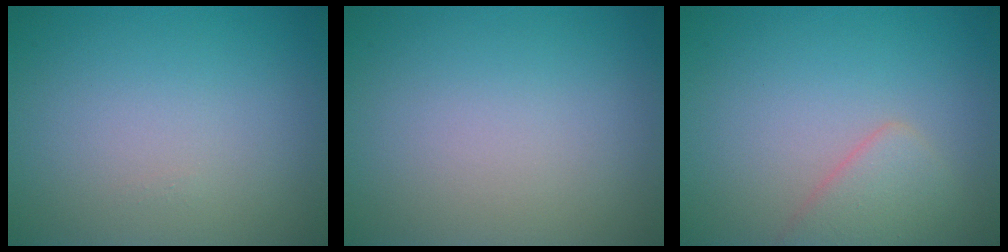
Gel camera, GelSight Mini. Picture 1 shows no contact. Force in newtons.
{"total": 0.0}
{"total": 2.5, "press": 2.5, "slide": 0.2}